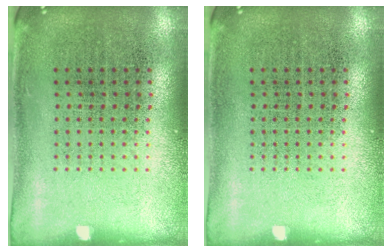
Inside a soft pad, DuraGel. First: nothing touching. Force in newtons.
{"total": 0.0}